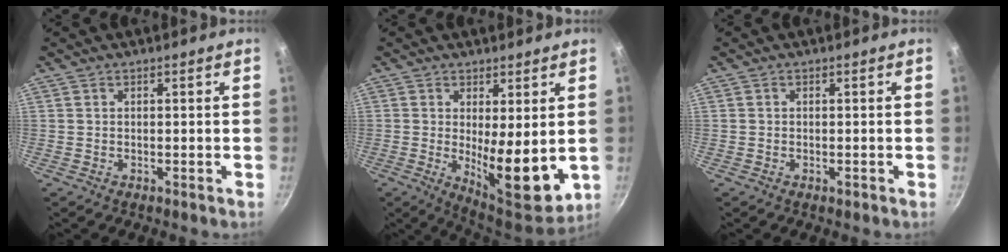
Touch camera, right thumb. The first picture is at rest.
{"total": 12.1, "force": [0.2, 4.3, 11.4], "torque": [-0.143, -0.032, 0.017]}
{"total": 0.8, "force": [-0.4, 0.5, 0.5], "torque": [-0.007, 0.002, -0.009]}